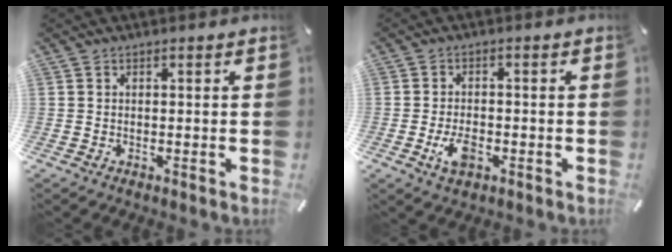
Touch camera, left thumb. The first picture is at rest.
{"total": 5.0, "force": [-1.8, 2.8, 3.7], "torque": [-0.081, 0.002, -0.032]}